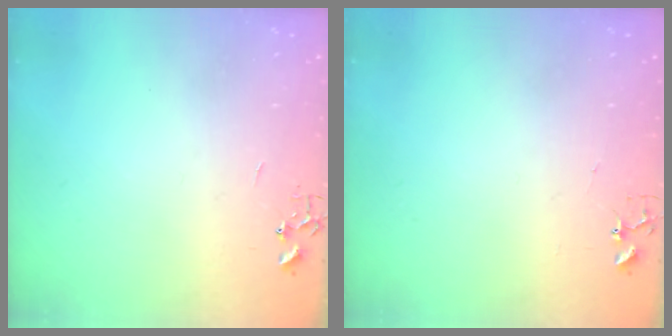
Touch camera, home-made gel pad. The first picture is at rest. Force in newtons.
{"total": 3.2, "press": 3.2, "slide": 0.3}